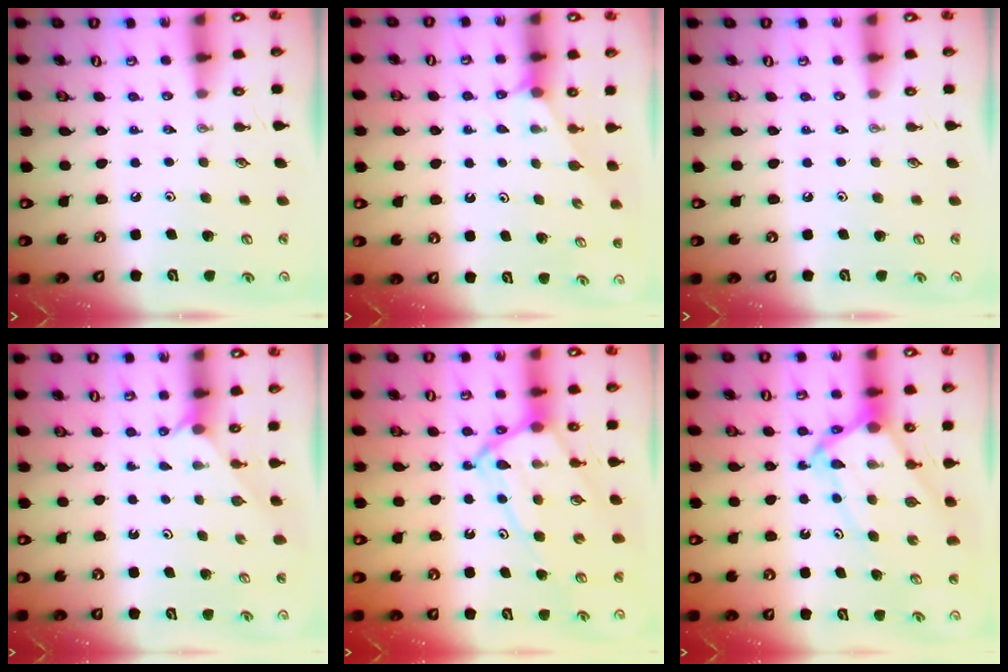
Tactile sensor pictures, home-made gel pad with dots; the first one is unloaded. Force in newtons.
{"total": 1.8, "press": 1.7, "slide": 0.3}
{"total": 0.0}
{"total": 1.8, "press": 1.8, "slide": 0.2}
{"total": 13.2, "press": 13.2, "slide": 1.4}
{"total": 9.5, "press": 9.5, "slide": 0.8}